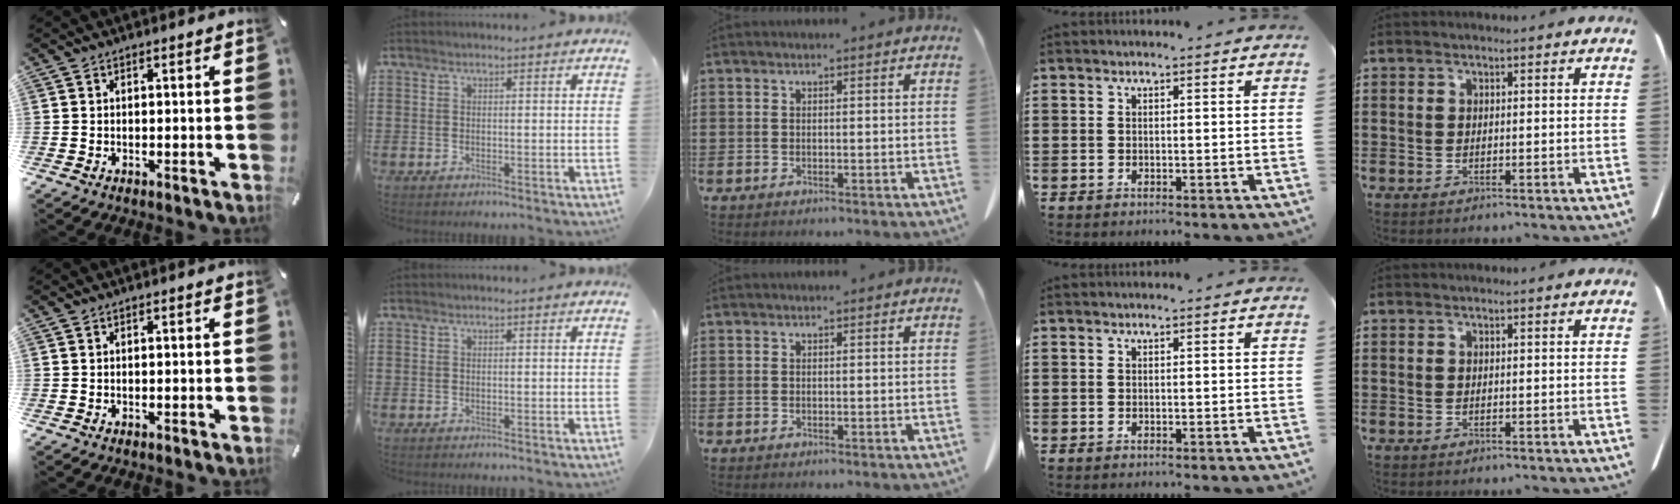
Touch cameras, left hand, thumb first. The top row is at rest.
{}